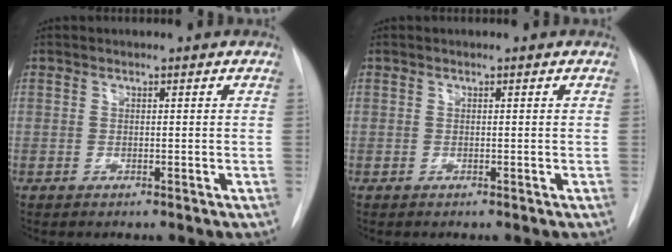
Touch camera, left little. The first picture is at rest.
{"total": 0.0}